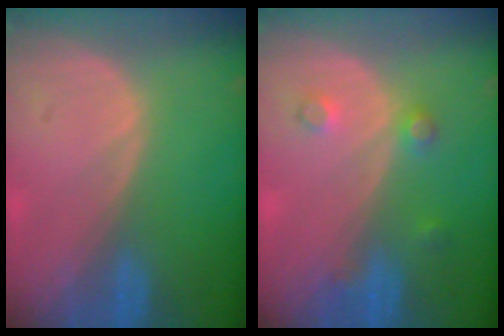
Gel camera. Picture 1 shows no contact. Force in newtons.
{"total": 2.6, "press": 2.6, "slide": 0.3}